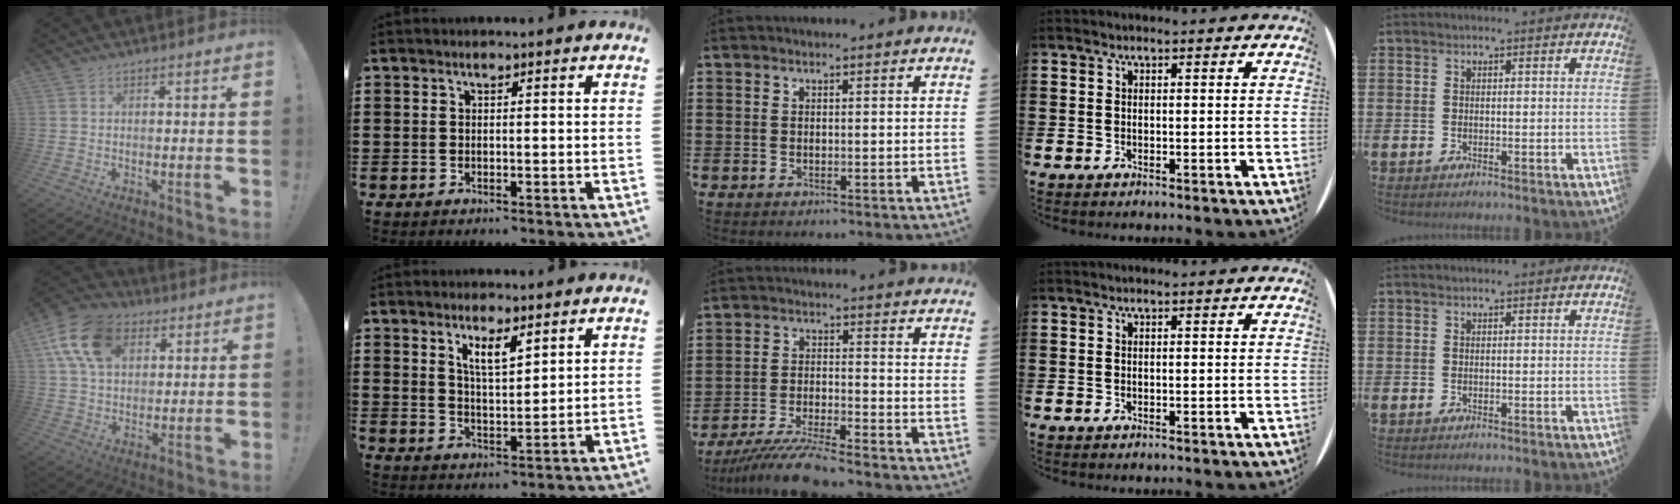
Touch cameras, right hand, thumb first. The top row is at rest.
{"thumb": {"total": 16.3, "force": [6.5, 11.3, 9.8], "torque": [-0.163, -0.014, 0.125]}, "index": {"total": 4.7, "force": [2.8, 1.4, 3.5], "torque": [-0.067, 0.001, 0.047]}, "middle": {"total": 7.0, "force": [-6.4, 0.0, 2.9], "torque": [-0.059, -0.008, -0.122]}}